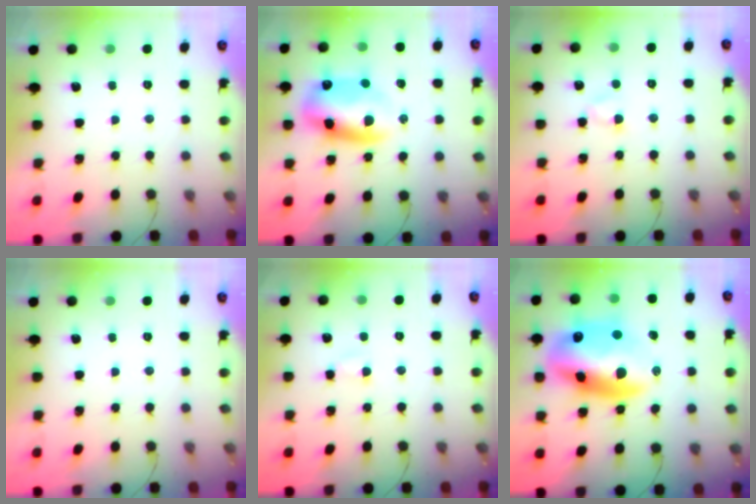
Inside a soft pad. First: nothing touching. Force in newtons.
{"total": 12.7, "press": 12.2, "slide": 3.4}
{"total": 2.6, "press": 2.5, "slide": 0.8}
{"total": 0.0}
{"total": 2.6, "press": 2.5, "slide": 0.8}
{"total": 19.4, "press": 18.8, "slide": 4.6}